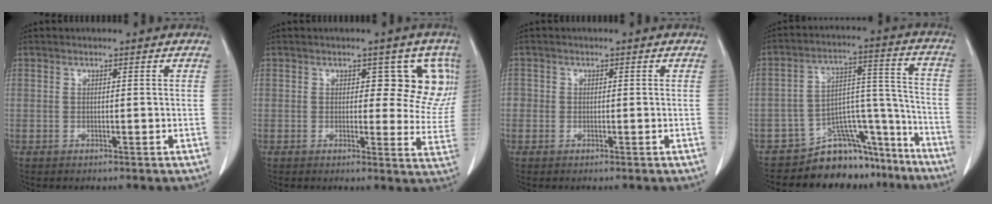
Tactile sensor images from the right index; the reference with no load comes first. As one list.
[{"total": 7.8, "force": [3.1, 4.5, 5.6], "torque": [-0.030, 0.007, 0.029]}, {"total": 1.3, "force": [-0.3, 1.2, 0.2], "torque": [0.007, 0.006, -0.008]}, {"total": 12.5, "force": [-11.1, 5.1, 2.8], "torque": [-0.011, 0.081, -0.173]}]